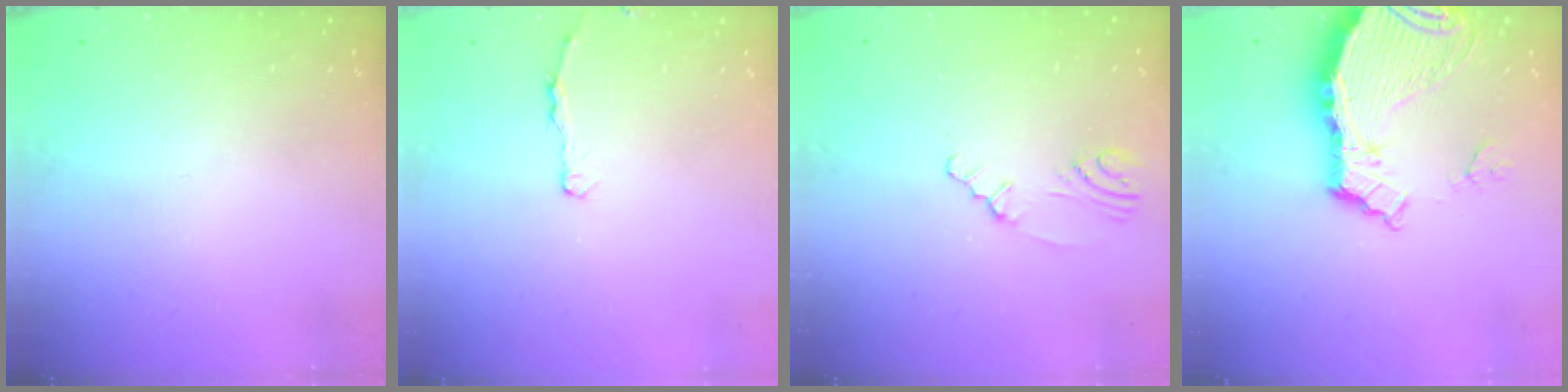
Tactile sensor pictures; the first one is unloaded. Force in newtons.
{"total": 2.8, "press": 2.7, "slide": 0.5}
{"total": 2.0, "press": 2.0, "slide": 0.4}
{"total": 8.3, "press": 8.3, "slide": 1.0}